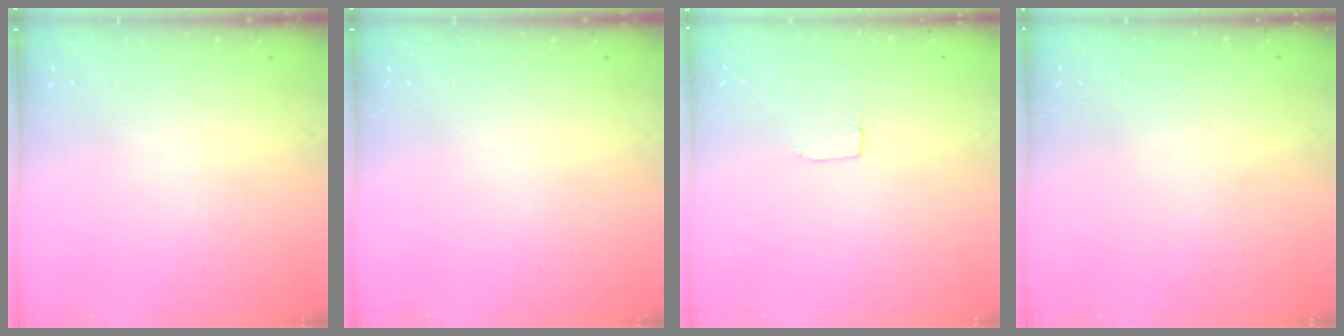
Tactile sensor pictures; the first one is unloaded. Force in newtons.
{"total": 0.0}
{"total": 2.0, "press": 2.0, "slide": 0.0}
{"total": 0.0}